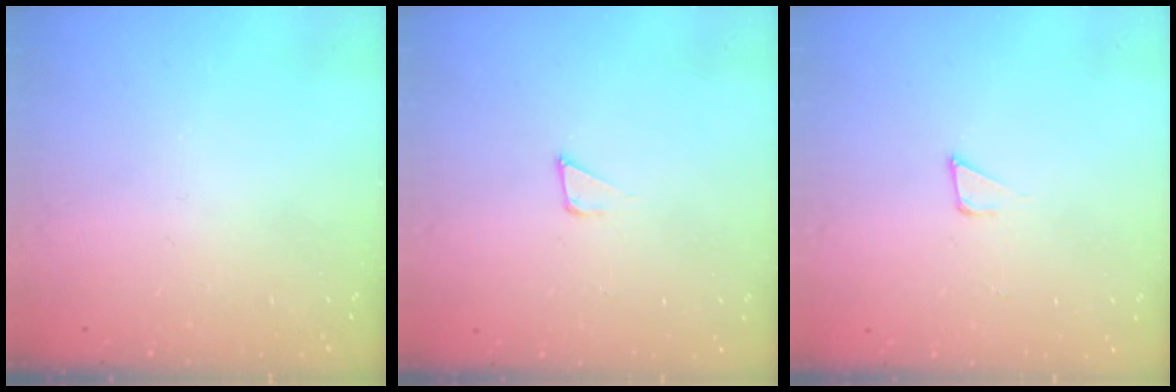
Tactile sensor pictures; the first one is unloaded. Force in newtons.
{"total": 4.2, "press": 4.2, "slide": 0.4}
{"total": 4.2, "press": 4.2, "slide": 0.4}